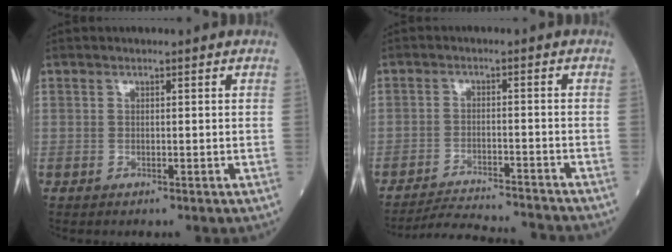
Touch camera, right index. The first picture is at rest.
{"total": 11.5, "force": [-11.4, -0.5, 2.0], "torque": [-0.030, -0.007, -0.171]}